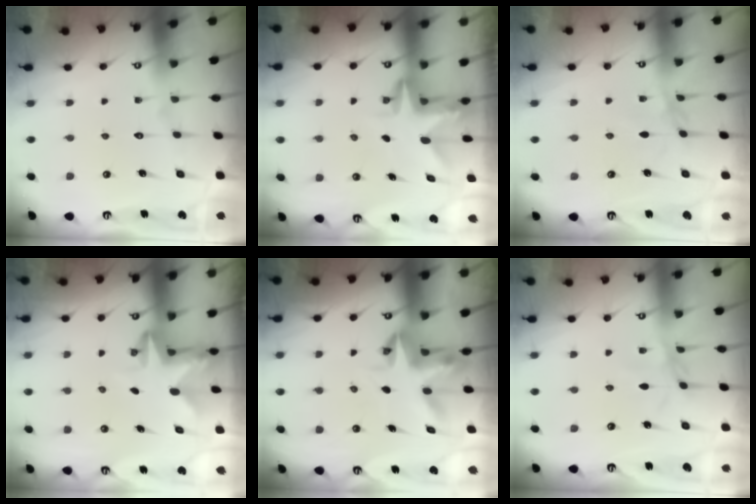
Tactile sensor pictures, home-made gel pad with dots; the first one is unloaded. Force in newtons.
{"total": 3.0, "press": 3.0, "slide": 0.2}
{"total": 2.1, "press": 2.1, "slide": 0.5}
{"total": 2.9, "press": 2.8, "slide": 0.6}
{"total": 5.1, "press": 5.0, "slide": 0.3}
{"total": 2.2, "press": 2.1, "slide": 0.5}